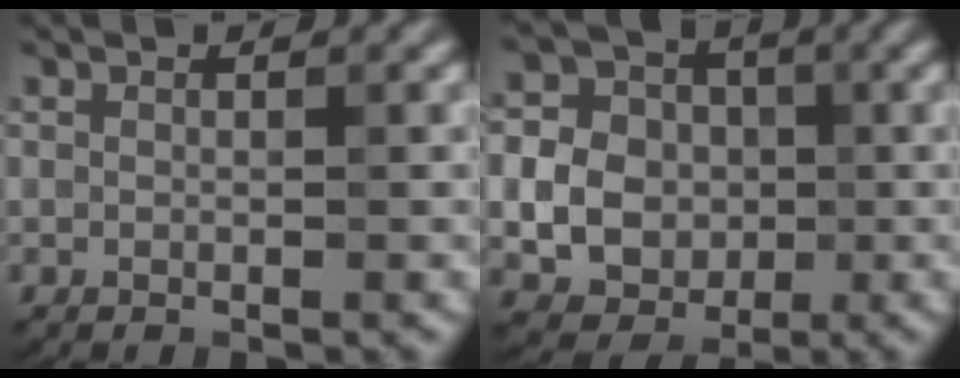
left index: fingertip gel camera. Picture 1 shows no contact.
{"total": 7.6, "force": [-0.6, 6.6, 3.7], "torque": [-0.065, 0.005, -0.024]}